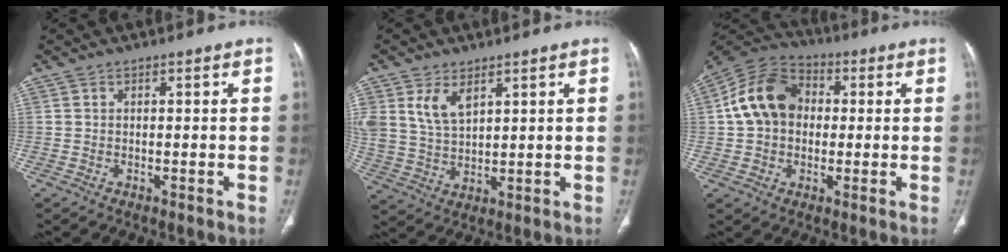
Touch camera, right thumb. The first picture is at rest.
{"total": 7.5, "force": [3.8, 4.2, 4.9], "torque": [-0.088, -0.013, 0.086]}
{"total": 13.9, "force": [1.3, 10.7, 8.7], "torque": [-0.141, 0.030, 0.012]}